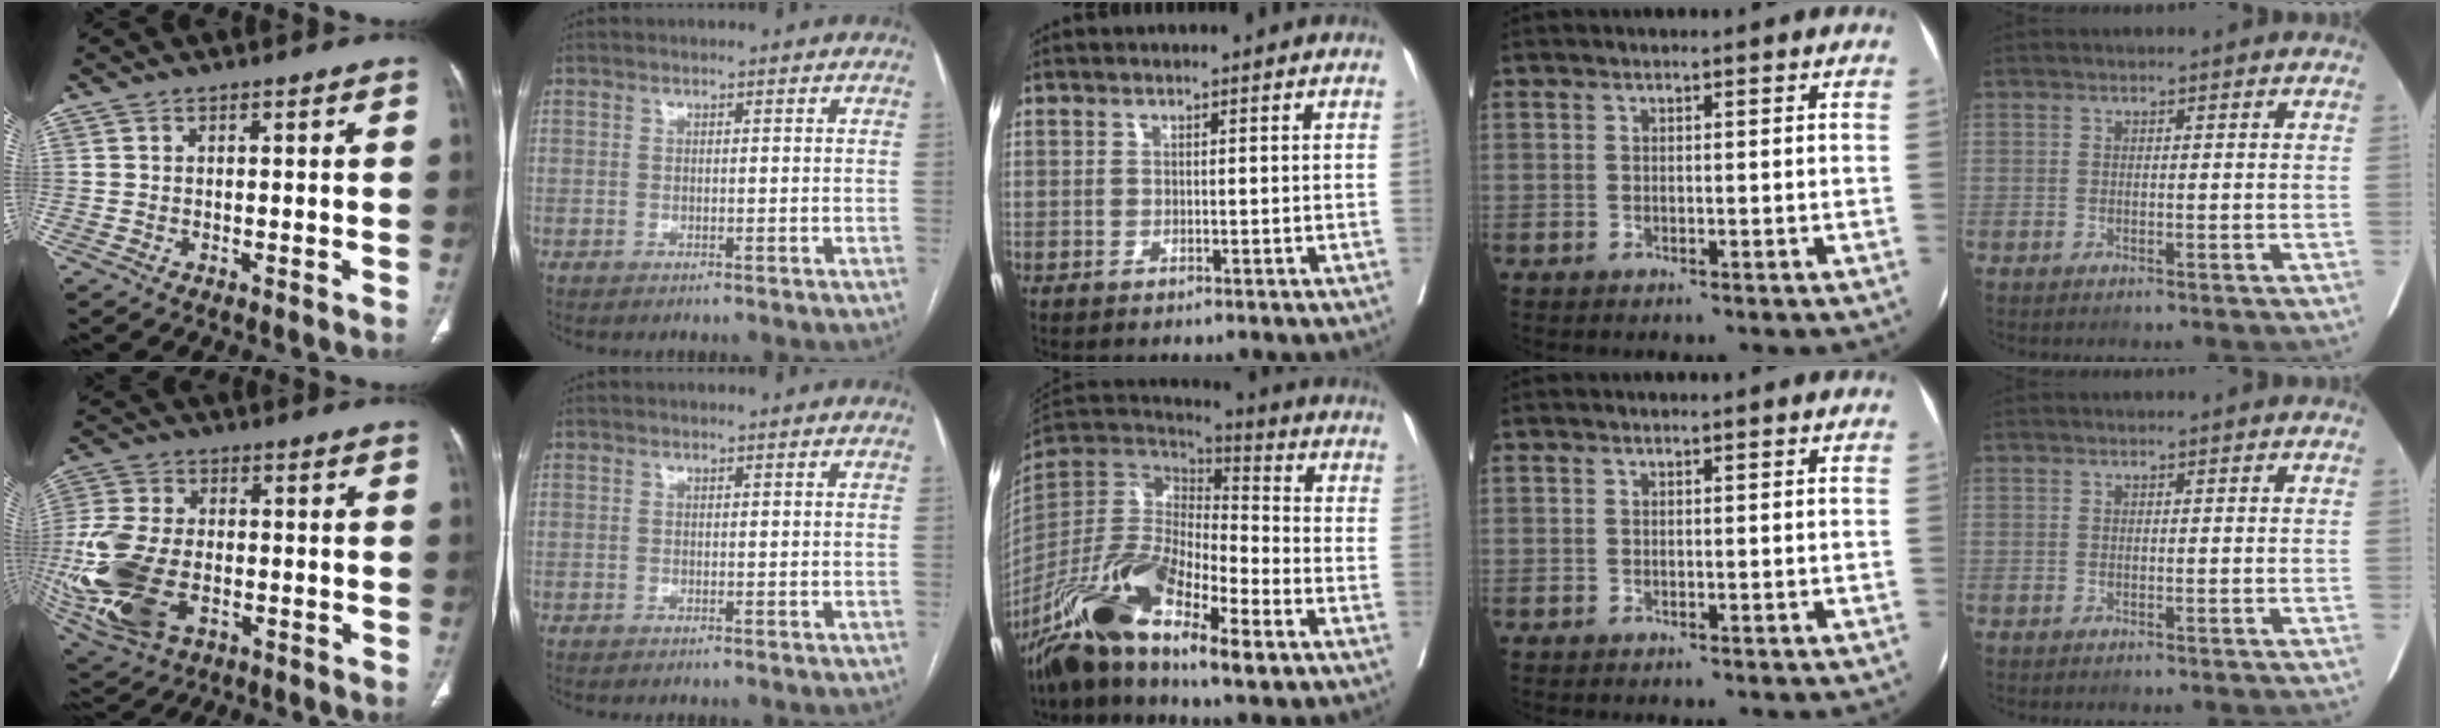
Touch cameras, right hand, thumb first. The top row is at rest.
{"thumb": {"total": 20.5, "force": [-4.8, 12.3, 15.6], "torque": [-0.367, -0.005, -0.073]}, "middle": {"total": 17.2, "force": [-10.1, 4.5, 13.2], "torque": [-0.271, -0.012, -0.190]}}